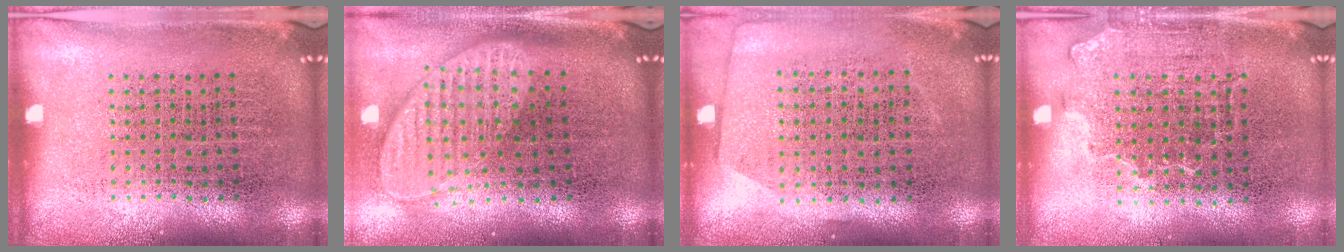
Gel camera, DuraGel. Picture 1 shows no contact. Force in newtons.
{"total": 2.0, "press": 1.6, "slide": 1.2}
{"total": 0.5, "press": 0.0, "slide": 0.5}
{"total": 1.4, "press": 1.1, "slide": 0.8}